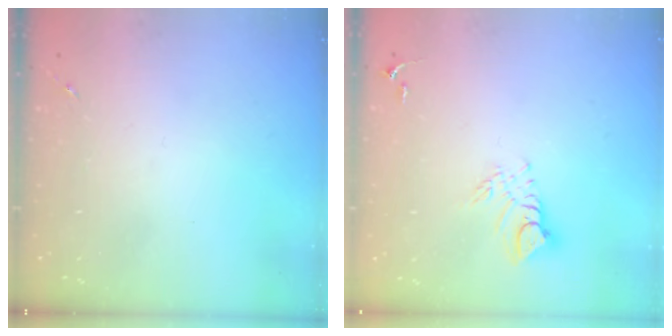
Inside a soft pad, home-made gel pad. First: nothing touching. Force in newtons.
{"total": 8.6, "press": 8.6, "slide": 0.8}